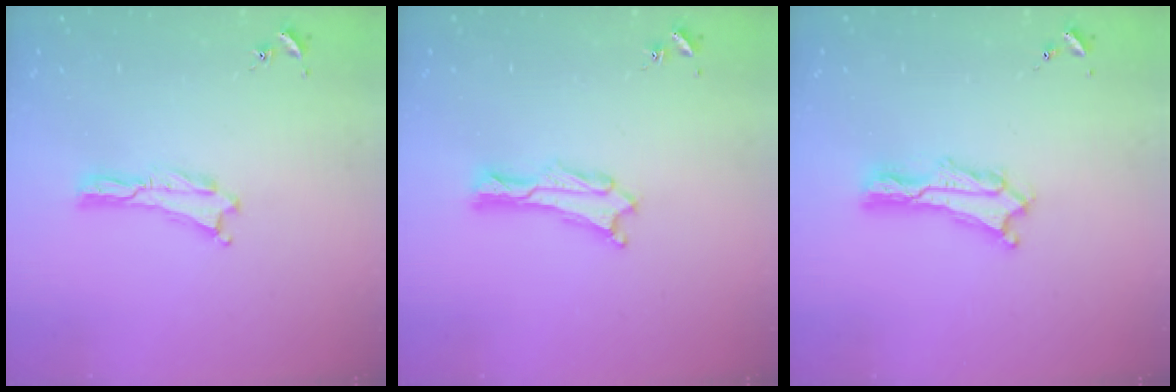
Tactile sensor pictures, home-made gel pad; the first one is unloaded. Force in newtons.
{"total": 0.8, "press": 0.7, "slide": 0.2}
{"total": 2.2, "press": 2.2, "slide": 0.3}